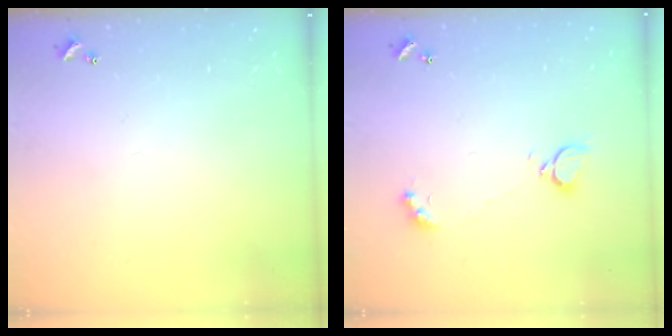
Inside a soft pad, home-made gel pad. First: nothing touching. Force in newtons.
{"total": 2.5, "press": 2.4, "slide": 0.5}